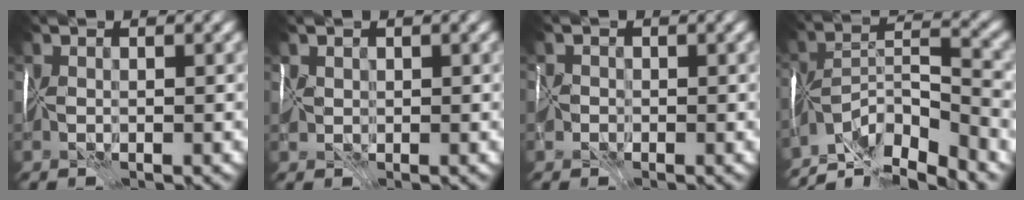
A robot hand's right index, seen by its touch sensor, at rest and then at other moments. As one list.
[{"total": 1.6, "force": [0.3, 1.2, 1.1], "torque": [-0.015, -0.001, 0.005]}, {"total": 2.6, "force": [-1.7, 1.8, 1.0], "torque": [0.000, -0.003, -0.037]}, {"total": 8.8, "force": [-7.7, 0.5, 4.1], "torque": [-0.047, 0.005, -0.146]}]